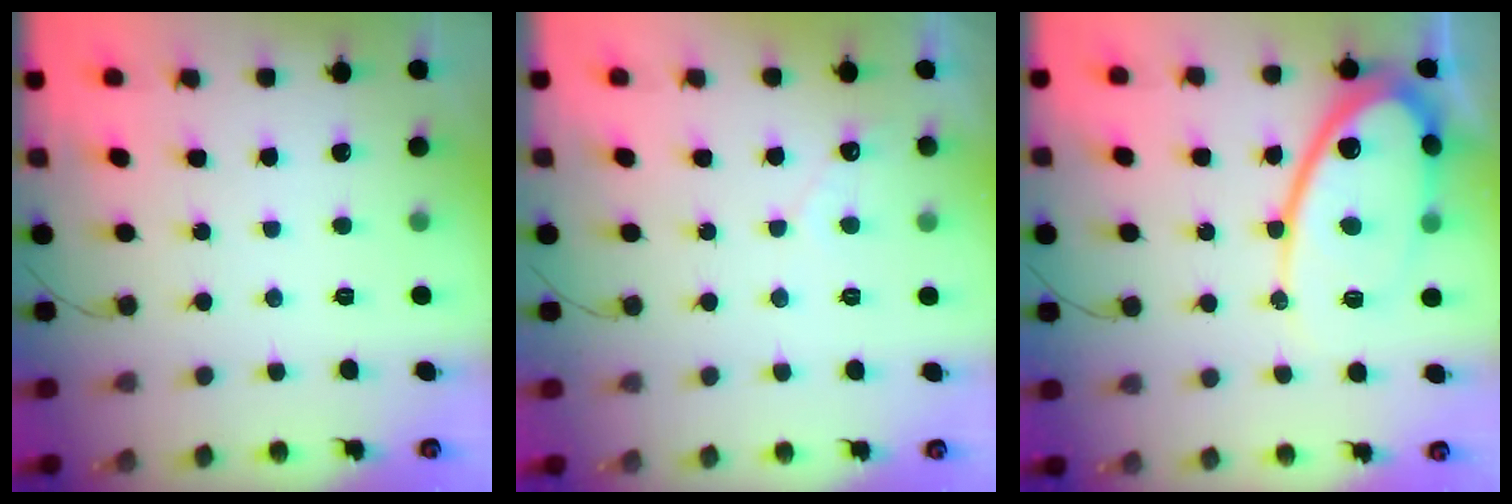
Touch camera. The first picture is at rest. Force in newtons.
{"total": 2.5, "press": 2.5, "slide": 0.0}
{"total": 19.0, "press": 18.9, "slide": 1.9}